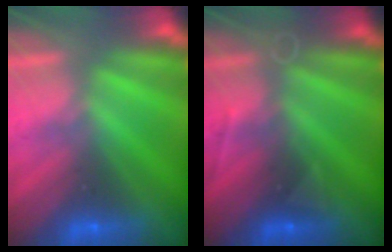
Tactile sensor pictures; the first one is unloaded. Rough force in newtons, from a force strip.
{"total": 2.8}